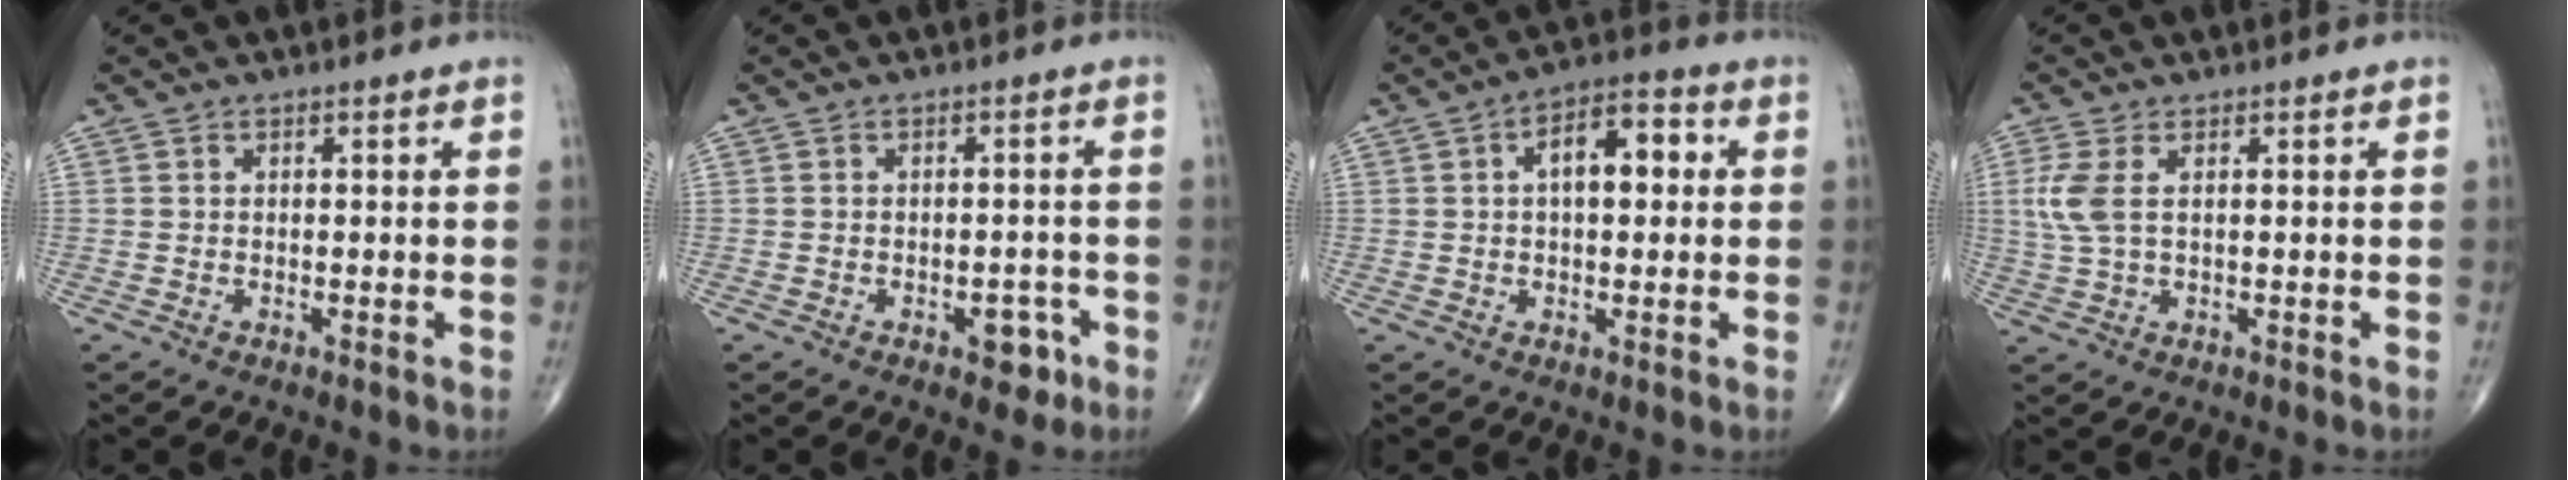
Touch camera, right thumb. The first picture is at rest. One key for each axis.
{"total": 2.0, "fx": -1.0, "fy": 1.3, "fz": 1.1, "tx": -0.005, "ty": 0.007, "tz": -0.011}
{"total": 8.8, "fx": 1.6, "fy": 4.4, "fz": 7.4, "tx": -0.098, "ty": 0.023, "tz": 0.017}
{"total": 5.0, "fx": 1.1, "fy": 2.1, "fz": 4.3, "tx": -0.124, "ty": 0.004, "tz": 0.029}